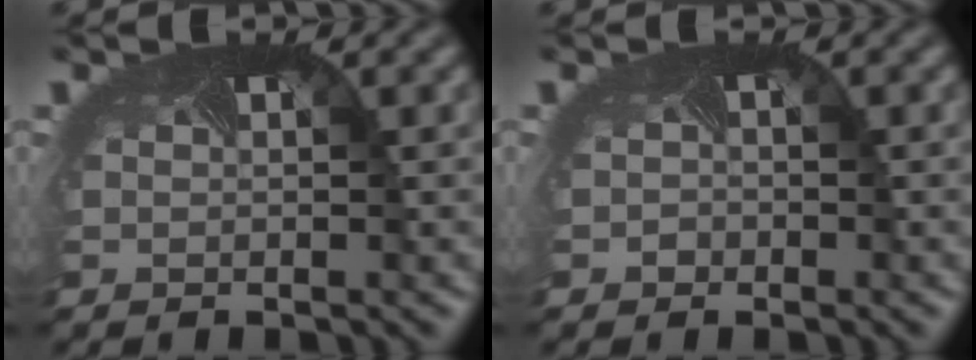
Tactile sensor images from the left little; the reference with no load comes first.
{"total": 0.8, "force": [-0.3, 0.6, -0.3], "torque": [0.008, -0.005, -0.010]}